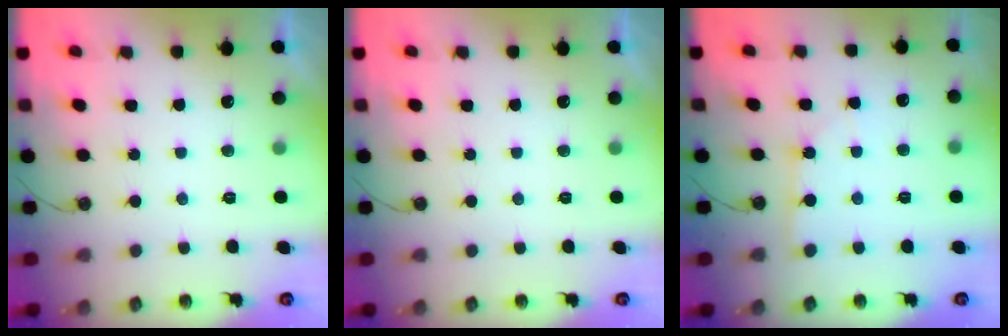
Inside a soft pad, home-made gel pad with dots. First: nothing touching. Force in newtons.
{"total": 0.0}
{"total": 2.4, "press": 2.4, "slide": 0.2}